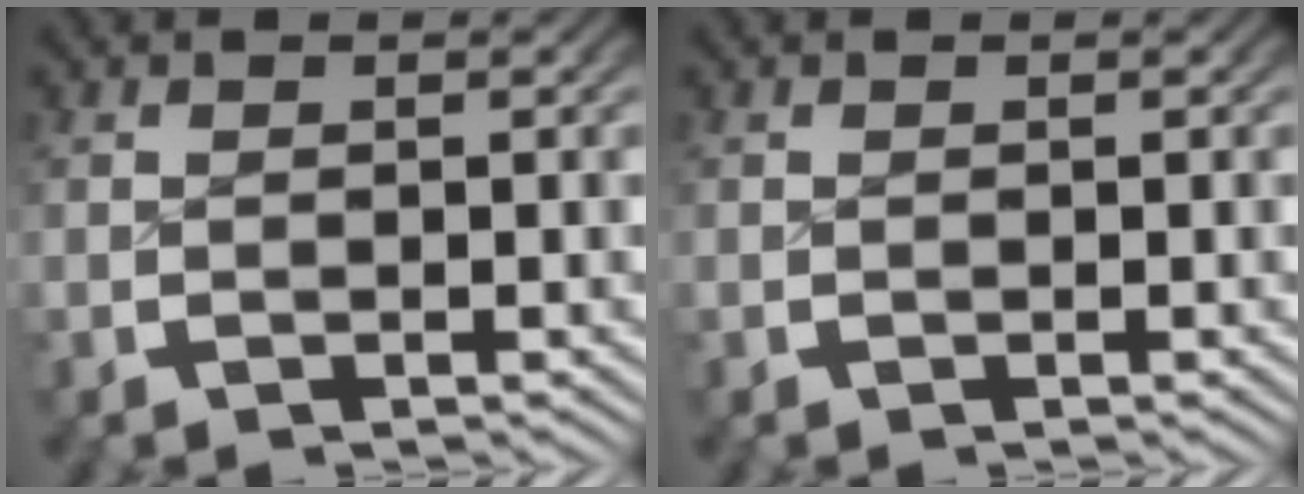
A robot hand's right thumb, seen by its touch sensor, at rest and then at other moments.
{"total": 0.0}